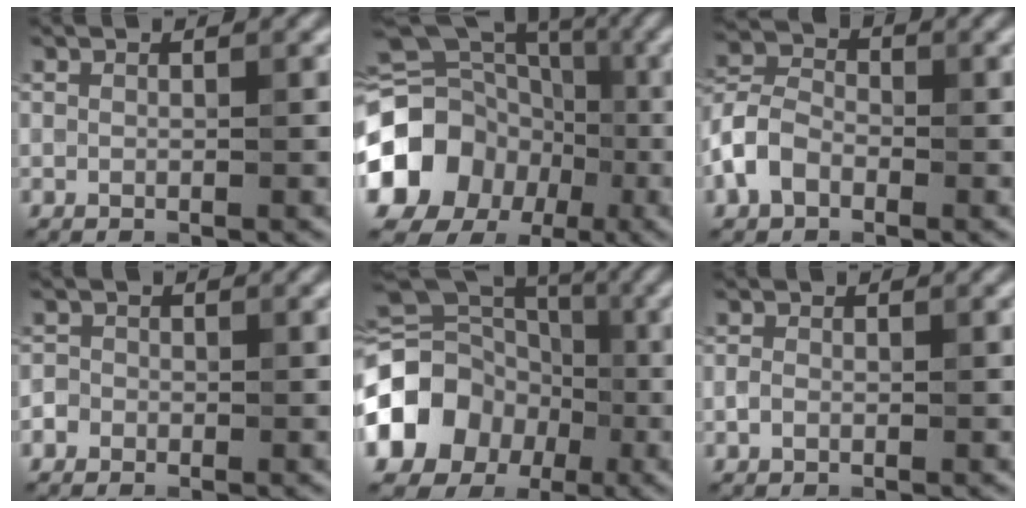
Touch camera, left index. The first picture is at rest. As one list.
[{"total": 16.9, "force": [-4.3, 15.0, 6.6], "torque": [-0.147, -0.007, -0.105]}, {"total": 3.9, "force": [-1.9, 2.6, 2.2], "torque": [-0.048, 0.014, -0.050]}, {"total": 1.6, "force": [-0.8, 1.3, 0.2], "torque": [0.013, 0.014, -0.022]}, {"total": 11.3, "force": [-3.2, 9.5, 5.3], "torque": [-0.106, 0.007, -0.072]}, {"total": 0.8, "force": [-0.3, 0.6, 0.5], "torque": [-0.010, 0.006, -0.010]}]